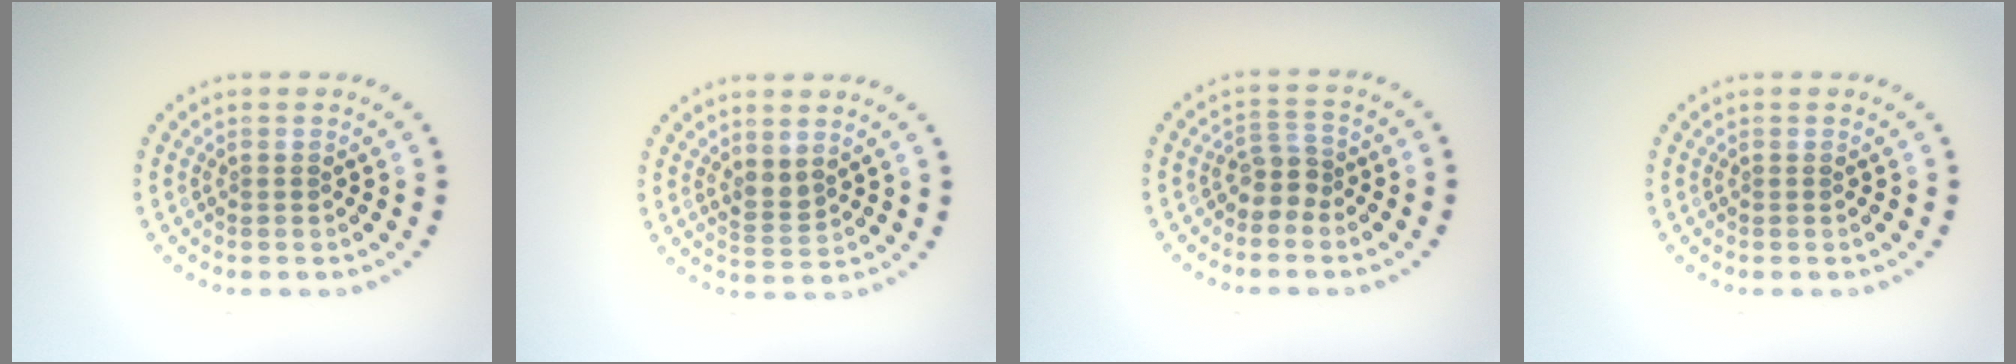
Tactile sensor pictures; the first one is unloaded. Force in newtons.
{"total": 1.5, "press": 1.3, "slide": 0.8}
{"total": 2.1, "press": 1.6, "slide": 1.4}
{"total": 0.0}